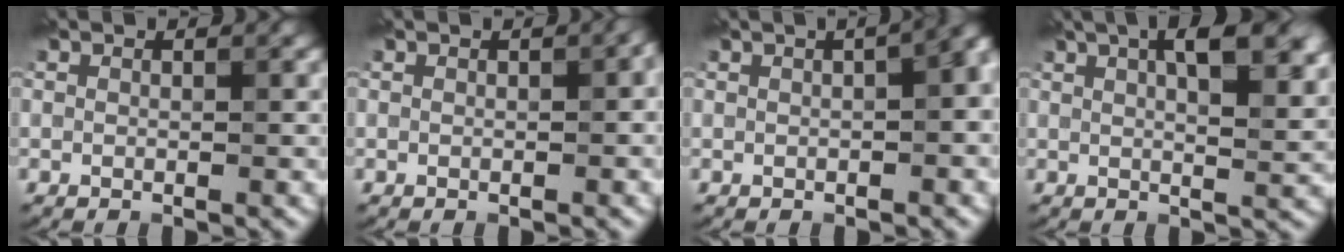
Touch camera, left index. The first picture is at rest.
{"total": 0.8, "force": [0.0, 0.3, 0.7], "torque": [-0.010, 0.002, 0.004]}
{"total": 6.6, "force": [0.9, 3.0, 5.9], "torque": [-0.021, 0.026, 0.000]}
{"total": 10.5, "force": [4.3, 4.3, 8.6], "torque": [-0.090, 0.036, 0.046]}